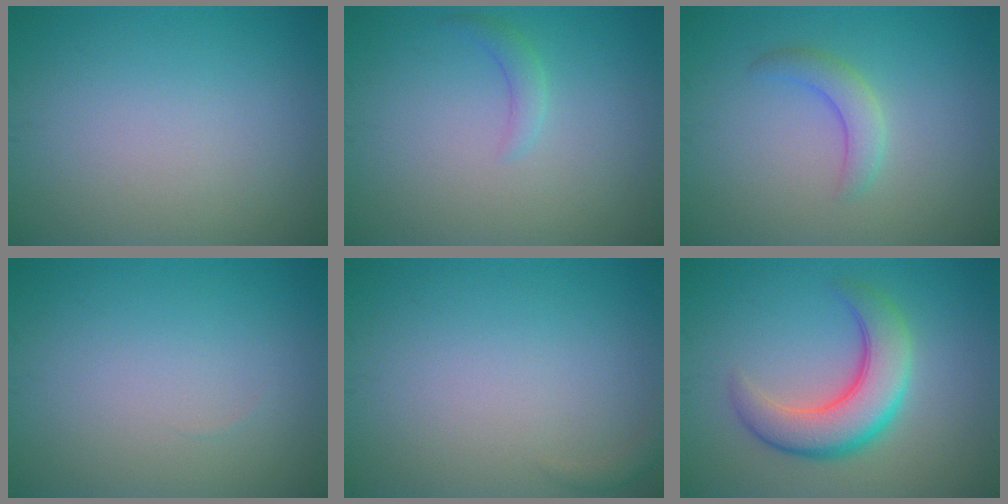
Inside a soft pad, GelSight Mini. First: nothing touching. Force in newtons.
{"total": 1.3, "press": 1.3, "slide": 0.1}
{"total": 2.3, "press": 2.2, "slide": 0.2}
{"total": 0.0}
{"total": 0.7, "press": 0.7, "slide": 0.1}
{"total": 6.3, "press": 6.3, "slide": 0.4}